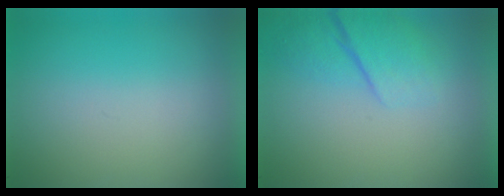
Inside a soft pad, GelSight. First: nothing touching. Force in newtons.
{"total": 2.6}